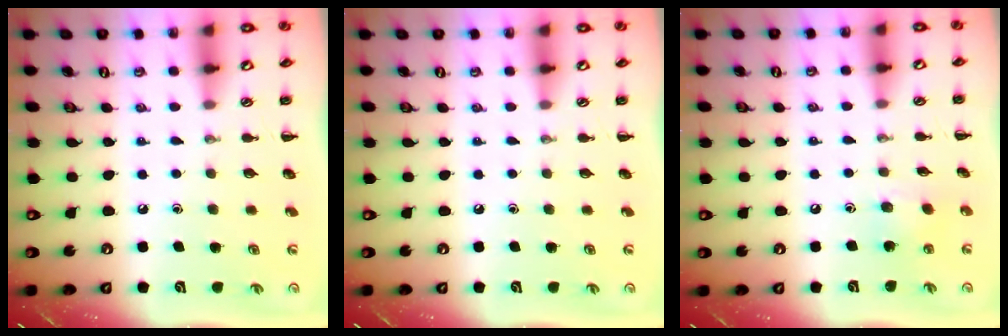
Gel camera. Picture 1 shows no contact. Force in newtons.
{"total": 0.0}
{"total": 6.7, "press": 6.4, "slide": 1.7}